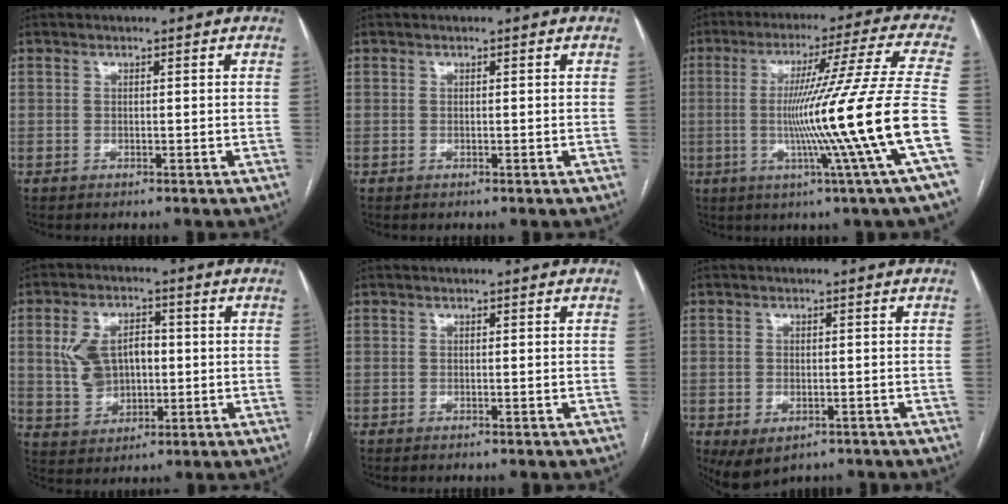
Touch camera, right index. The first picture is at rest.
{"total": 0.0}
{"total": 21.2, "force": [-4.3, -3.6, 20.4], "torque": [-0.286, -0.020, -0.088]}
{"total": 8.7, "force": [0.8, 6.0, 6.2], "torque": [-0.127, 0.019, 0.025]}
{"total": 0.6, "force": [-0.5, -0.1, 0.4], "torque": [-0.010, -0.001, -0.008]}
{"total": 5.2, "force": [-2.8, 3.3, 3.0], "torque": [-0.053, -0.008, -0.033]}